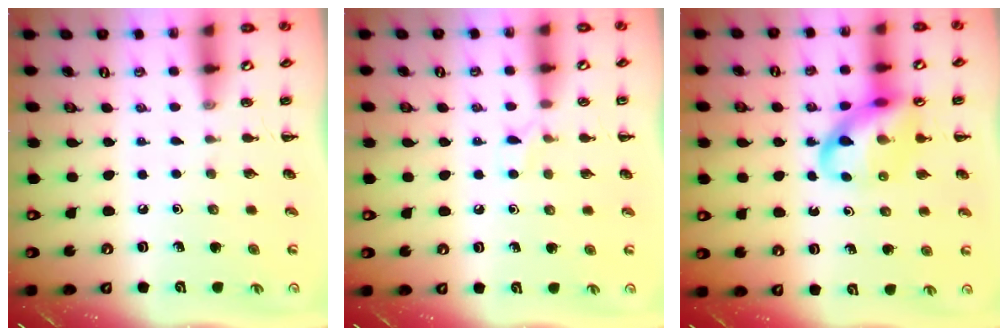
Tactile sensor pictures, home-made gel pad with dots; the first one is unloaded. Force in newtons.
{"total": 4.6, "press": 4.4, "slide": 1.5}
{"total": 13.2, "press": 12.8, "slide": 3.3}